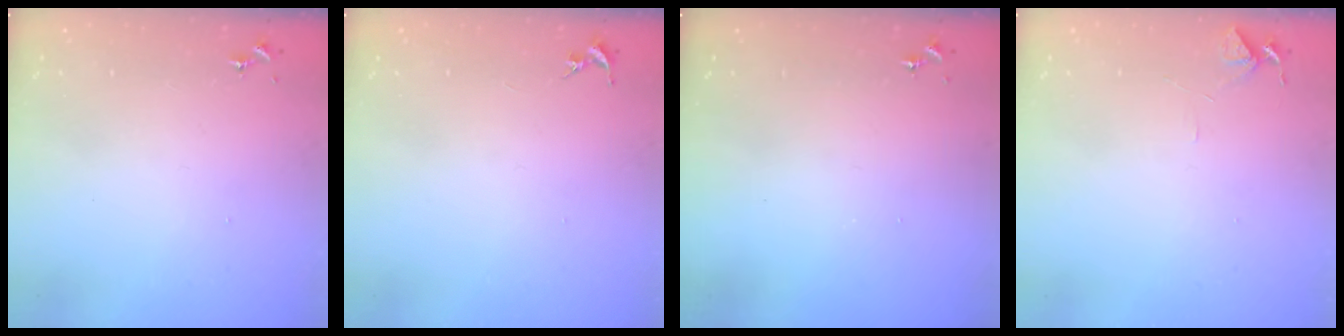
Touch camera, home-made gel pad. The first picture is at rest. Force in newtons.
{"total": 0.0}
{"total": 0.0}
{"total": 6.0, "press": 5.9, "slide": 0.6}